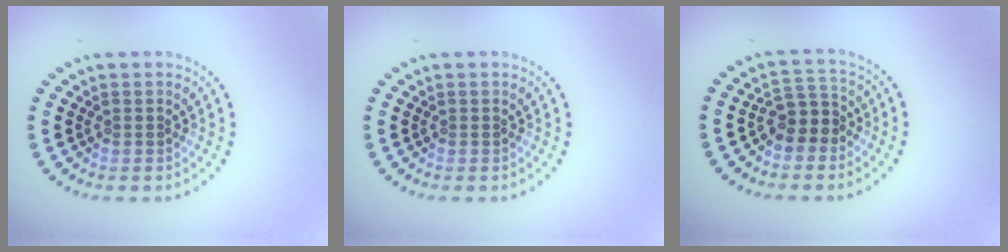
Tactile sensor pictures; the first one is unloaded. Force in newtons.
{"total": 0.0}
{"total": 2.9, "press": 2.6, "slide": 1.3}